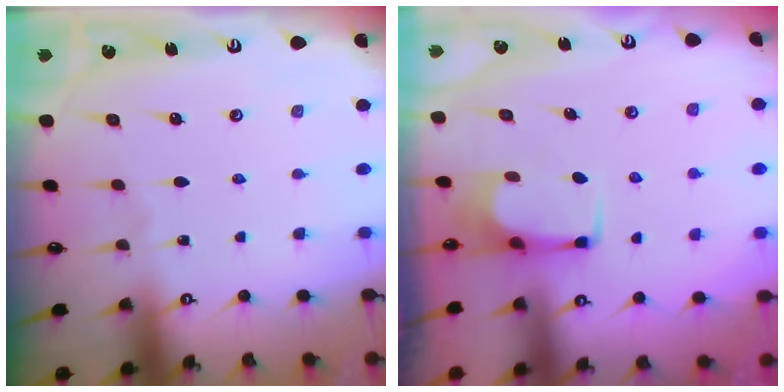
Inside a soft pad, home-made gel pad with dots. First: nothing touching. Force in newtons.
{"total": 2.3, "press": 2.3, "slide": 0.4}